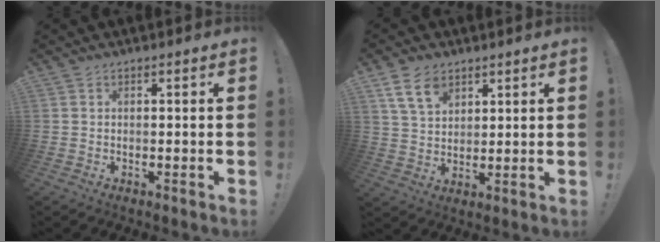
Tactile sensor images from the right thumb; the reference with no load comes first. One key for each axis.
{"total": 9.7, "fx": 5.7, "fy": 6.1, "fz": 4.9, "tx": -0.082, "ty": -0.018, "tz": 0.111}